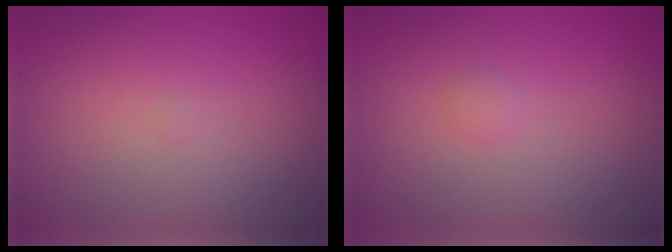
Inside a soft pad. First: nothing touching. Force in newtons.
{"total": 0.7, "press": 0.7, "slide": 0.0}